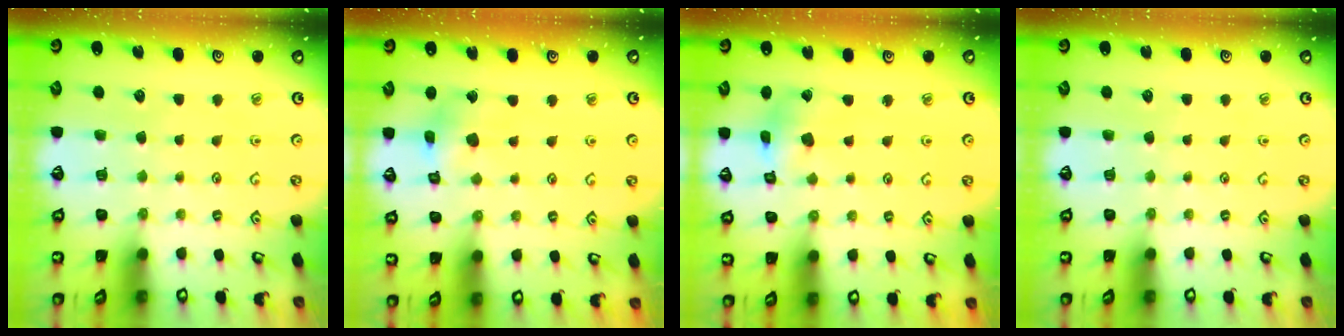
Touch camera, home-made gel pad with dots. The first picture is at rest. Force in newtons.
{"total": 9.4, "press": 9.3, "slide": 1.0}
{"total": 6.0, "press": 6.0, "slide": 0.6}
{"total": 0.0}